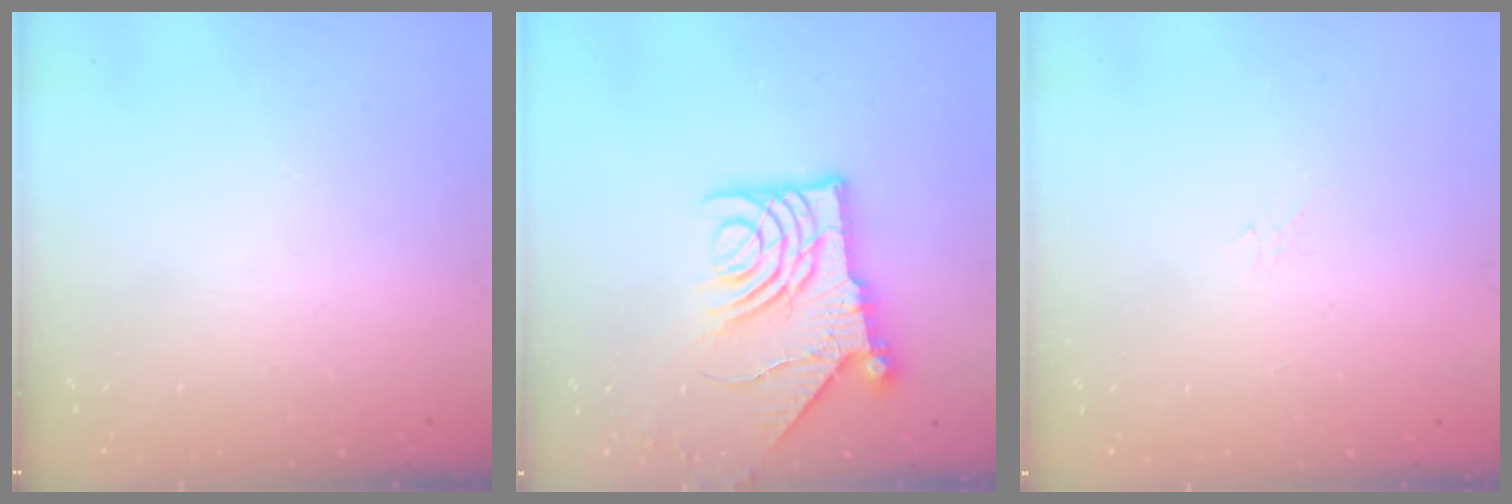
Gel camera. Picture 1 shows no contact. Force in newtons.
{"total": 14.8, "press": 14.7, "slide": 1.3}
{"total": 2.1, "press": 2.0, "slide": 0.6}